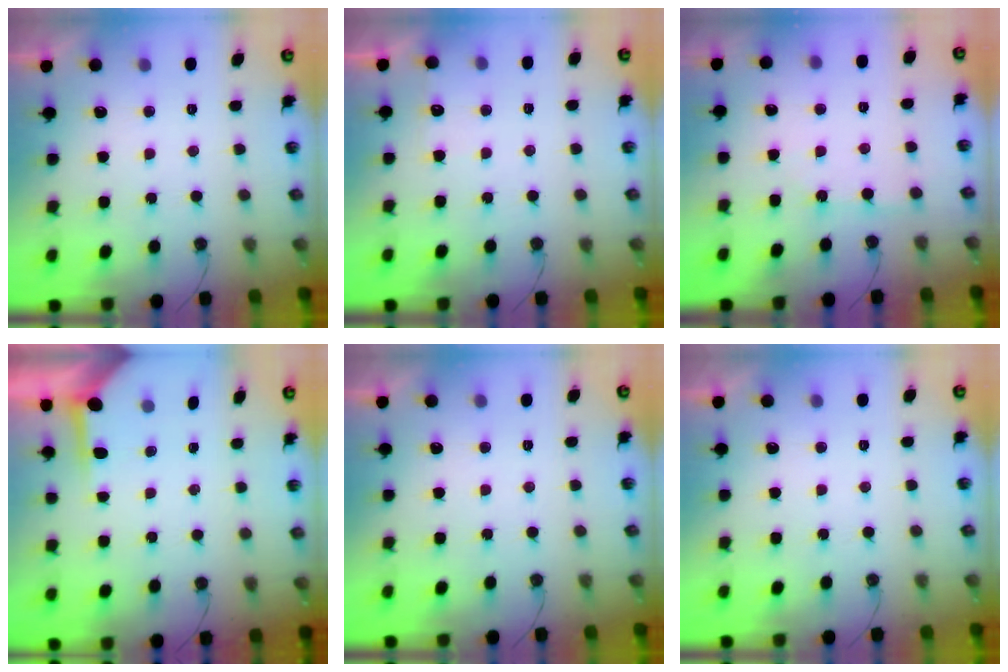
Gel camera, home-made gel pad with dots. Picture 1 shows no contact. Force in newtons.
{"total": 4.2, "press": 4.2, "slide": 0.6}
{"total": 4.2, "press": 4.2, "slide": 0.5}
{"total": 3.5, "press": 3.5, "slide": 0.5}
{"total": 0.0}
{"total": 0.0}